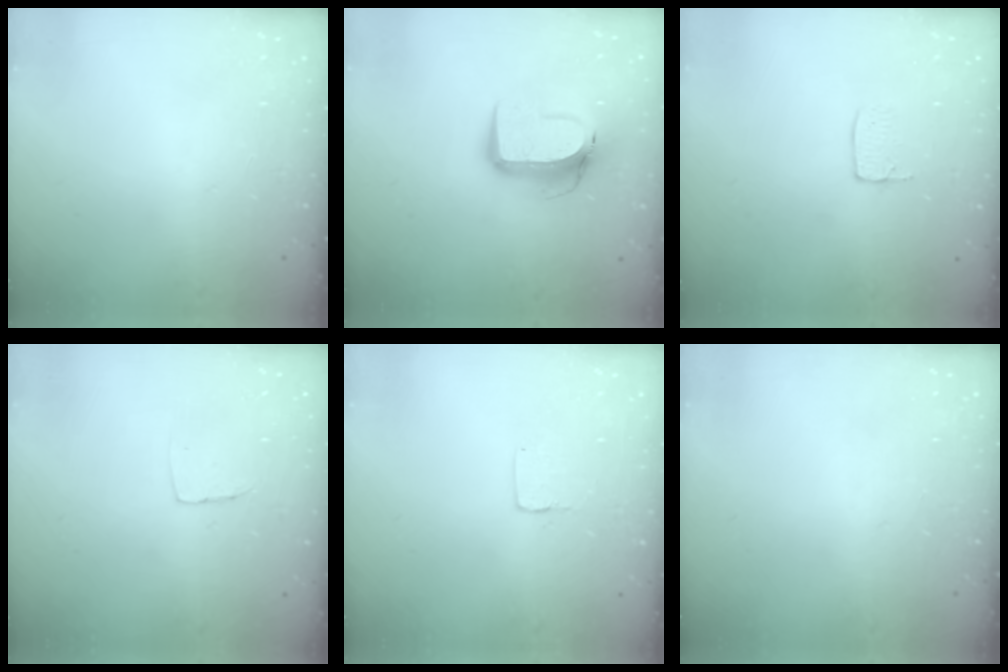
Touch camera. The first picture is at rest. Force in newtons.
{"total": 12.3, "press": 12.3, "slide": 1.3}
{"total": 3.6, "press": 3.6, "slide": 0.2}
{"total": 3.7, "press": 3.7, "slide": 0.2}
{"total": 1.0, "press": 1.0, "slide": 0.1}
{"total": 0.0}